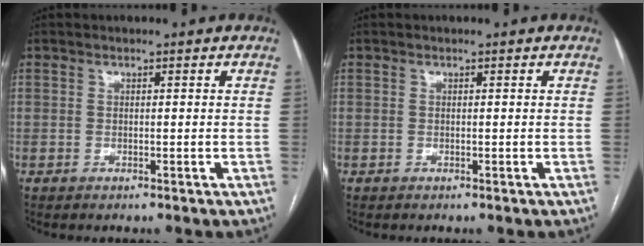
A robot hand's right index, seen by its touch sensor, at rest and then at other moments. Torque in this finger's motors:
{"motor_torque": [0.00, 0.00, 0.00, 0.00]}